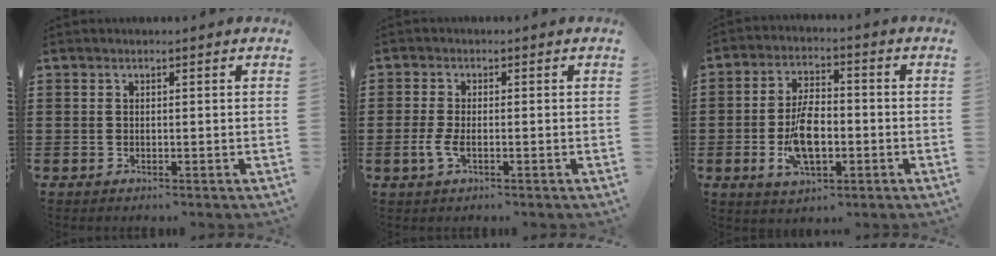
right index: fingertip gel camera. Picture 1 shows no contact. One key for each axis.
{"total": 2.7, "fx": -1.0, "fy": 1.0, "fz": 2.2, "tx": -0.054, "ty": -0.007, "tz": -0.022}
{"total": 8.5, "fx": -1.7, "fy": 4.2, "fz": 7.2, "tx": -0.150, "ty": 0.004, "tz": -0.032}